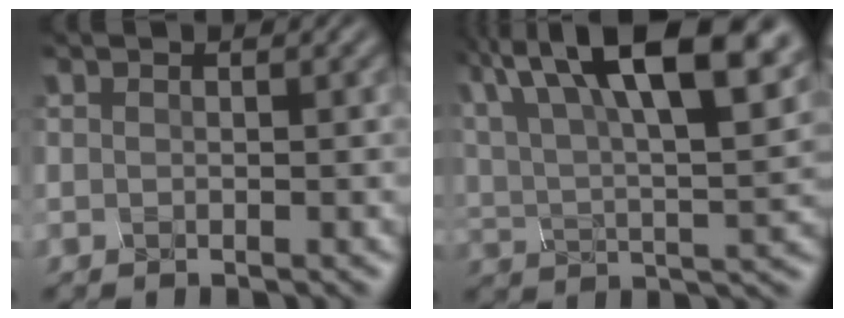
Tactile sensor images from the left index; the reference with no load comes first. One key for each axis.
{"total": 15.9, "fx": 9.0, "fy": 5.6, "fz": 11.8, "tx": -0.199, "ty": 0.039, "tz": 0.135}